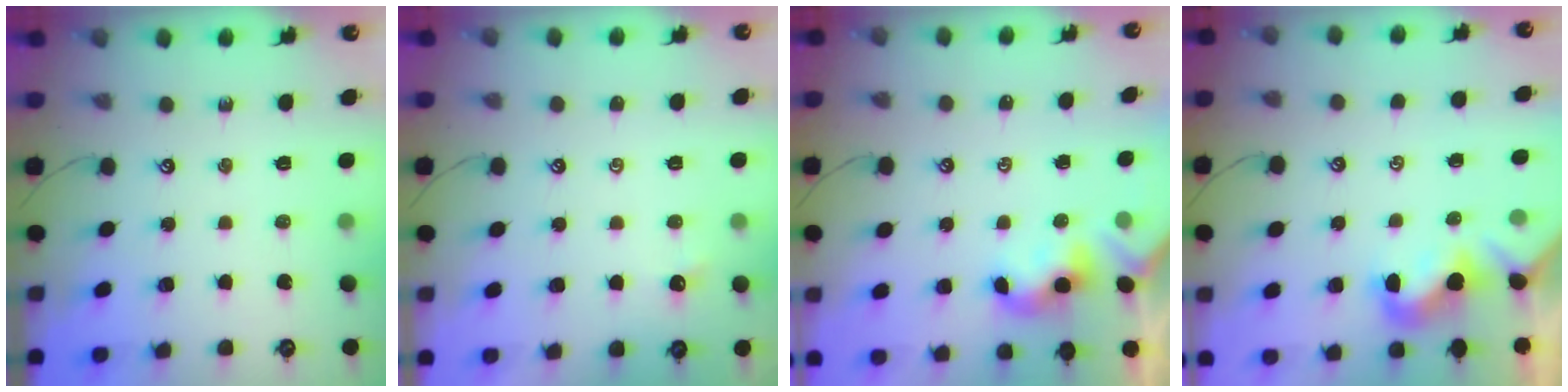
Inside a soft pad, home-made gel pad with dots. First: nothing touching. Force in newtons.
{"total": 0.7, "press": 0.6, "slide": 0.3}
{"total": 2.1, "press": 2.1, "slide": 0.2}
{"total": 1.0, "press": 0.9, "slide": 0.4}